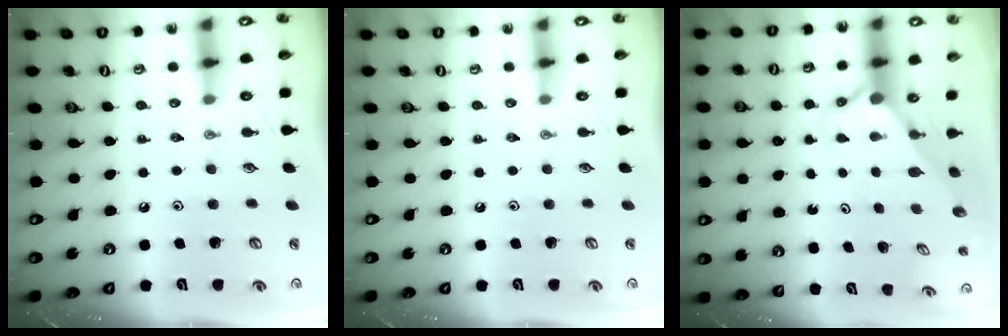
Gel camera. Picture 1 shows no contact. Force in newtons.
{"total": 0.0}
{"total": 2.2, "press": 2.2, "slide": 0.2}